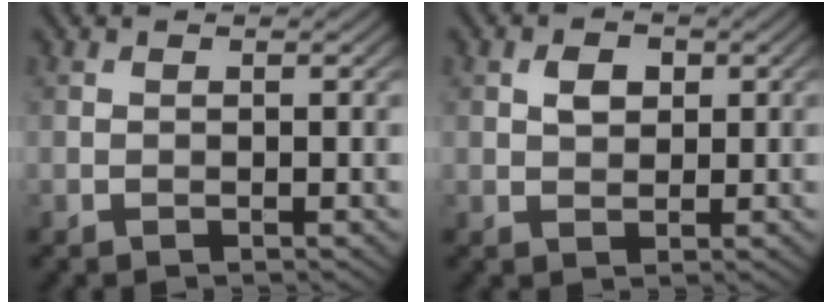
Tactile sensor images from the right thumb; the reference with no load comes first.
{"total": 2.3, "force": [0.8, 1.6, 1.5], "torque": [-0.032, 0.003, 0.012]}